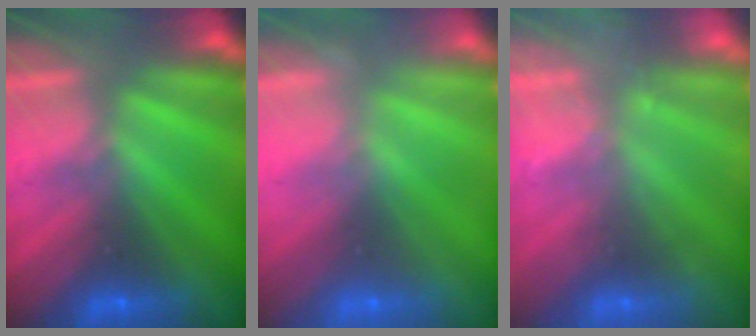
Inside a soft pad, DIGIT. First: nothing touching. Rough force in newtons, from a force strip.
{"total": 2.4}
{"total": 2.4}